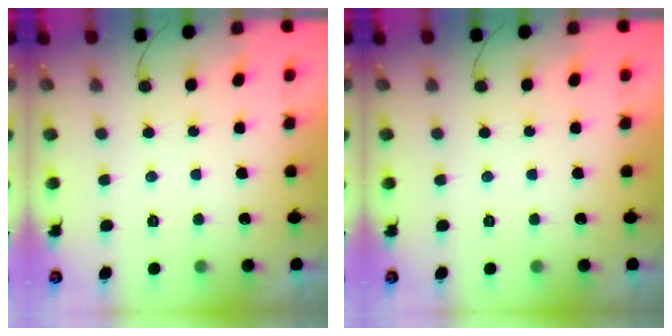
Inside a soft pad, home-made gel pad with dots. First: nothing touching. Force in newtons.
{"total": 0.0}